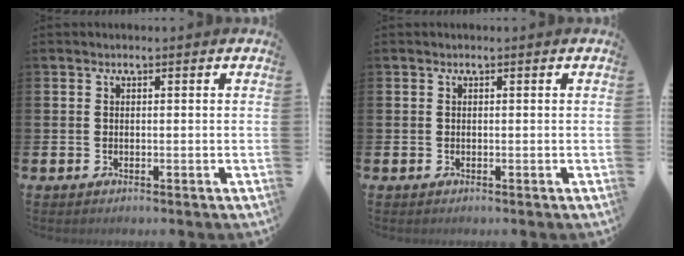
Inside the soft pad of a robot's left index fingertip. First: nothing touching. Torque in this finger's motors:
{"motor_torque": [0.02, -0.01, 0.02, 0.00]}